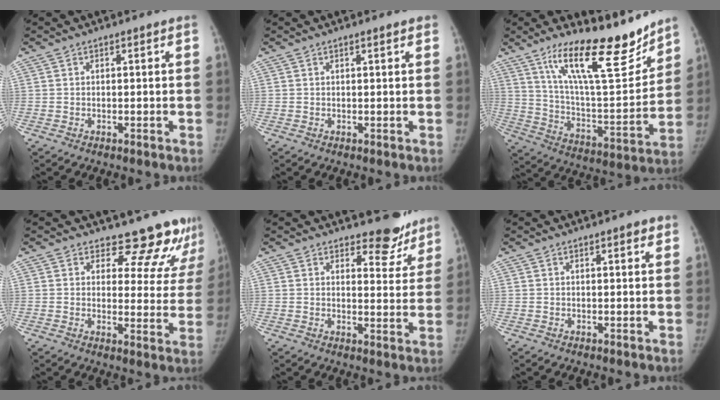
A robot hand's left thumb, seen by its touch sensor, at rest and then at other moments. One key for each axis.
{"total": 1.1, "fx": 0.8, "fy": 0.2, "fz": 0.7, "tx": -0.008, "ty": 0.001, "tz": 0.010}
{"total": 21.7, "fx": 15.6, "fy": 5.5, "fz": 14.0, "tx": -0.190, "ty": -0.092, "tz": 0.268}
{"total": 13.2, "fx": 12.2, "fy": 4.7, "fz": 2.1, "tx": 0.026, "ty": -0.106, "tz": 0.126}
{"total": 7.4, "fx": 6.4, "fy": 3.3, "fz": 1.8, "tx": 0.014, "ty": -0.050, "tz": 0.077}
{"total": 1.6, "fx": 1.0, "fy": 0.5, "fz": 1.2, "tx": -0.012, "ty": -0.003, "tz": 0.012}